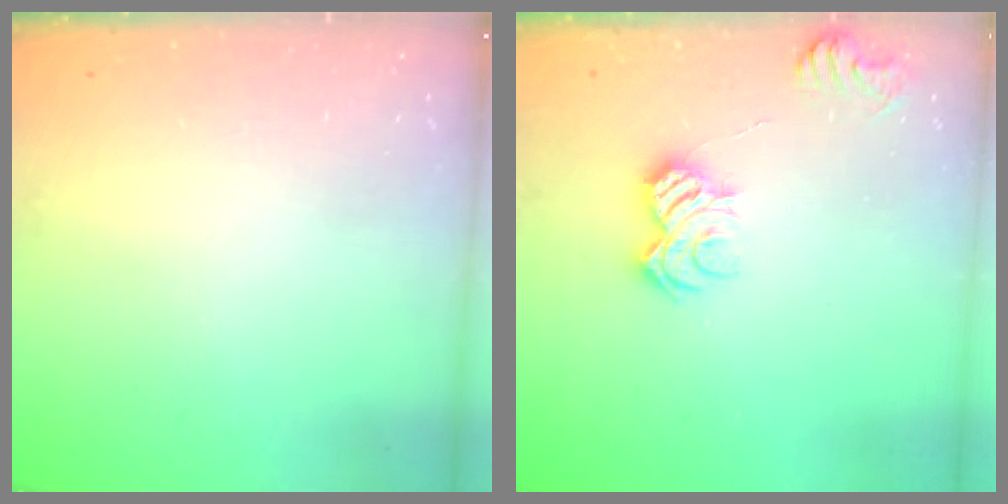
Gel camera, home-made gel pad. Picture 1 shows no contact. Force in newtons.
{"total": 10.6, "press": 10.6, "slide": 0.9}